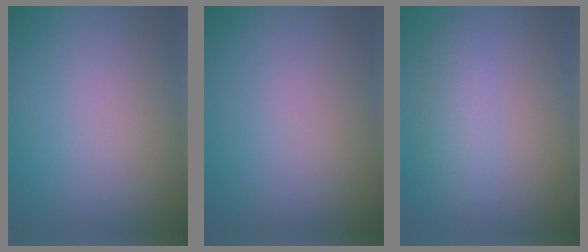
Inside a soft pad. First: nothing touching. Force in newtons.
{"total": 0.0}
{"total": 2.7, "press": 2.7, "slide": 0.0}